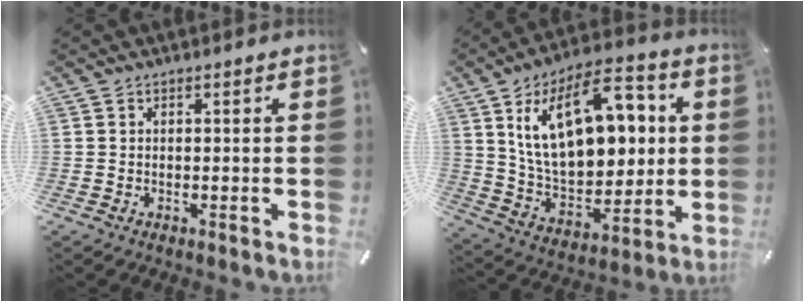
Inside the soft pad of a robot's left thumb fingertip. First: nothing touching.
{"total": 23.1, "force": [8.2, 13.8, 16.6], "torque": [-0.290, -0.032, 0.137]}